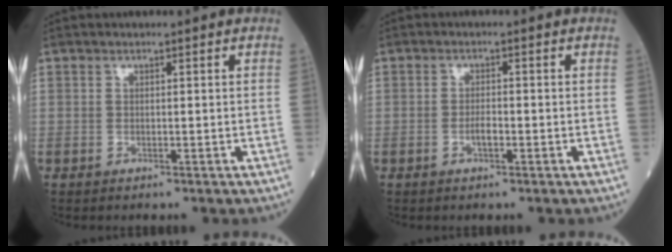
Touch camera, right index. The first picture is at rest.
{"total": 1.8, "force": [-0.8, 0.4, 1.6], "torque": [-0.028, 0.003, -0.014]}